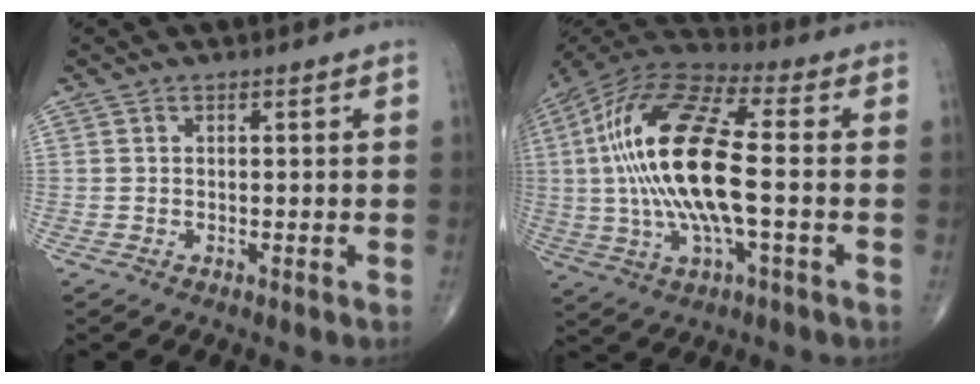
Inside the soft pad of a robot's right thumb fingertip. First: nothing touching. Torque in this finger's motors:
{"motor_torque": [0.49, 2.81, 2.77, 0.00, 0.63]}